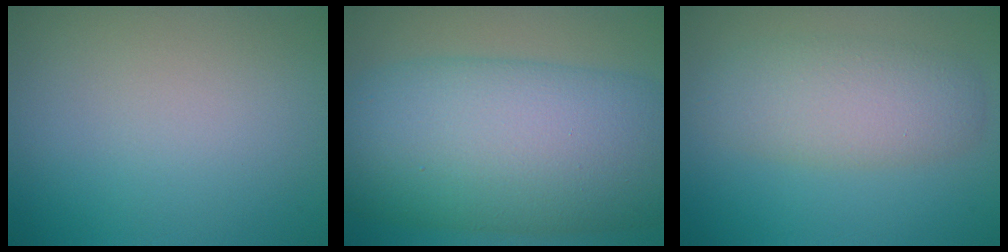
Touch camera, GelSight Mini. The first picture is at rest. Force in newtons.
{"total": 14.9, "press": 14.9, "slide": 0.0}
{"total": 4.5, "press": 4.5, "slide": 0.4}